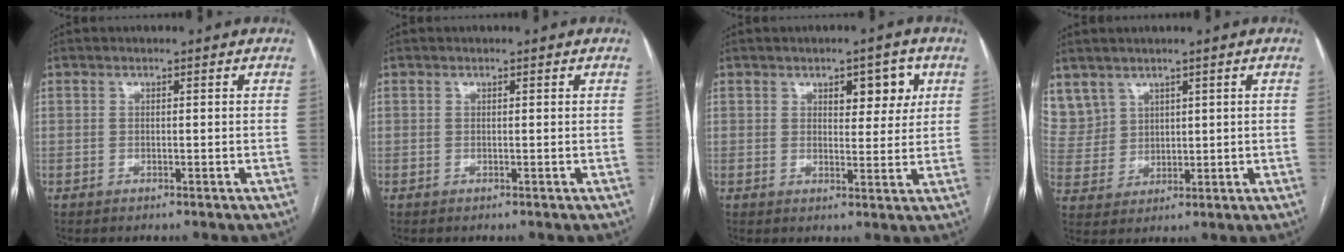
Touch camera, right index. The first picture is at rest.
{"total": 0.0}
{"total": 5.5, "force": [2.4, 2.5, 4.3], "torque": [-0.049, 0.005, 0.033]}
{"total": 8.7, "force": [5.8, 6.4, 1.2], "torque": [-0.046, 0.020, 0.143]}